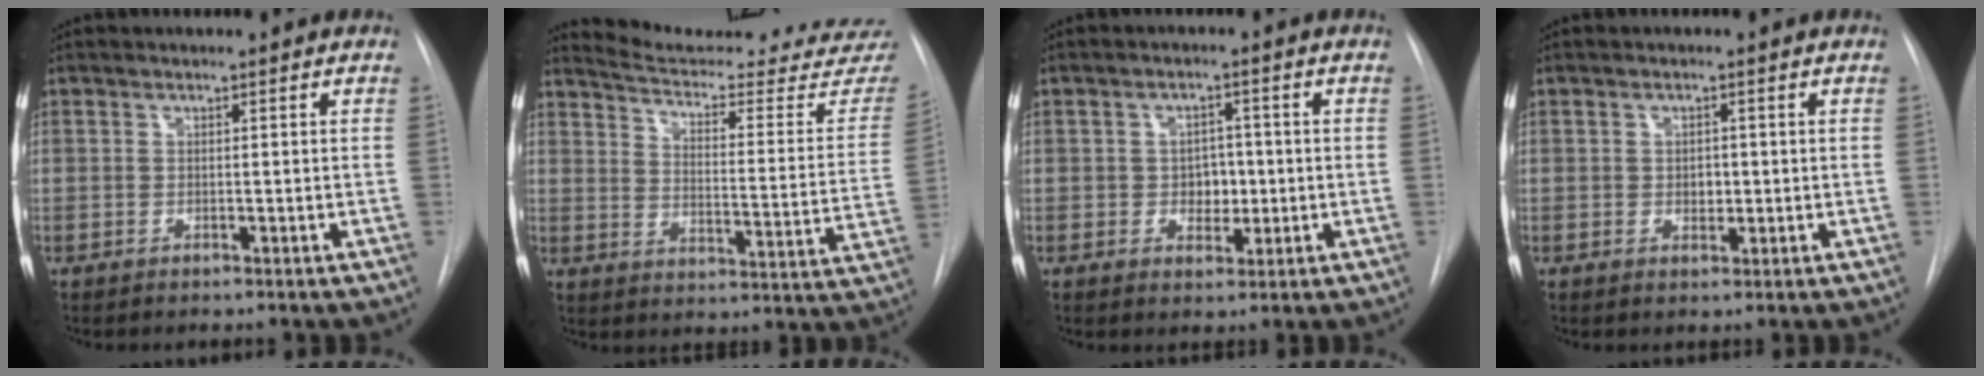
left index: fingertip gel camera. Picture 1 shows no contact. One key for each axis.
{"total": 24.1, "fx": 23.1, "fy": 2.6, "fz": 6.3, "tx": -0.076, "ty": -0.115, "tz": 0.281}
{"total": 3.9, "fx": -1.1, "fy": 2.8, "fz": 2.5, "tx": -0.029, "ty": 0.000, "tz": -0.012}
{"total": 1.9, "fx": -0.9, "fy": 1.2, "fz": 1.1, "tx": -0.016, "ty": -0.005, "tz": -0.011}